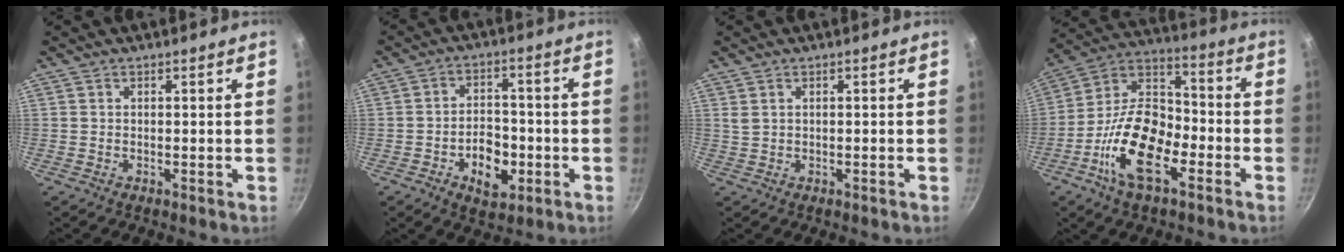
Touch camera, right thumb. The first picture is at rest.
{"total": 9.1, "force": [-3.2, 5.6, 6.3], "torque": [-0.078, 0.021, -0.050]}
{"total": 0.8, "force": [0.1, 0.3, 0.7], "torque": [-0.016, 0.001, 0.006]}
{"total": 17.7, "force": [-7.1, 9.0, 13.5], "torque": [-0.232, 0.048, -0.149]}